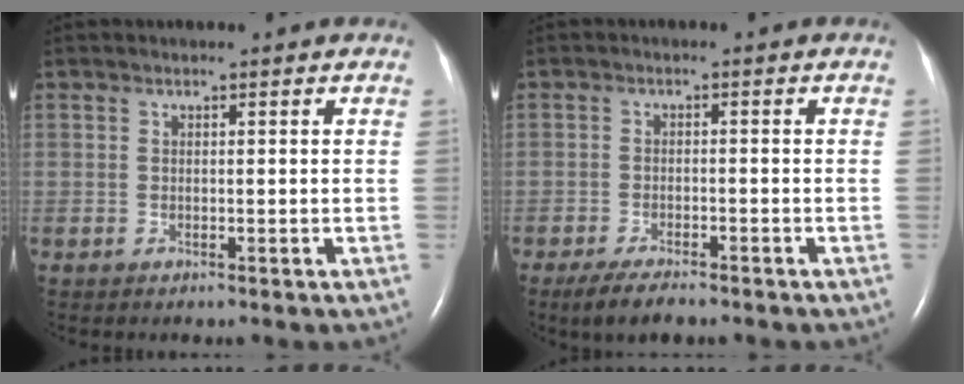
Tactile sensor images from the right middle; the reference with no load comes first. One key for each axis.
{"total": 4.8, "fx": -3.7, "fy": 1.2, "fz": 2.9, "tx": -0.054, "ty": -0.008, "tz": -0.061}